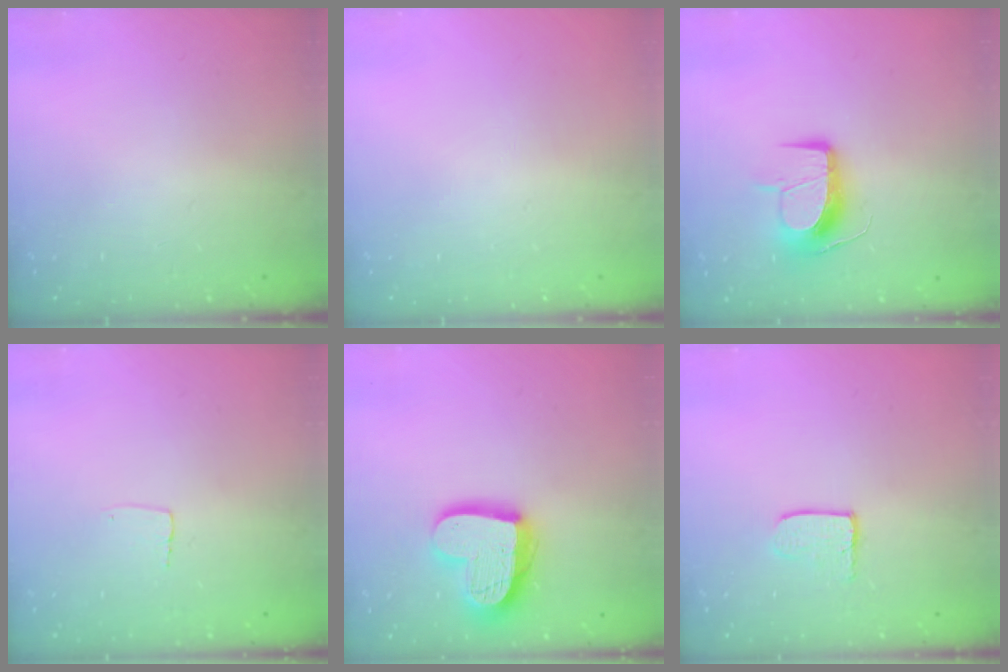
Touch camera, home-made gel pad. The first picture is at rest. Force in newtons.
{"total": 0.0}
{"total": 12.7, "press": 12.7, "slide": 0.5}
{"total": 2.7, "press": 2.7, "slide": 0.1}
{"total": 20.0, "press": 20.0, "slide": 1.7}
{"total": 3.3, "press": 3.3, "slide": 0.3}